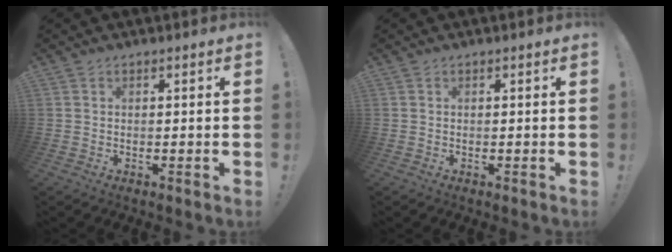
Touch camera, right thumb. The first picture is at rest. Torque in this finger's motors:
{"motor_torque": [0.15, -0.05, 0.04, -0.13, 0.01]}